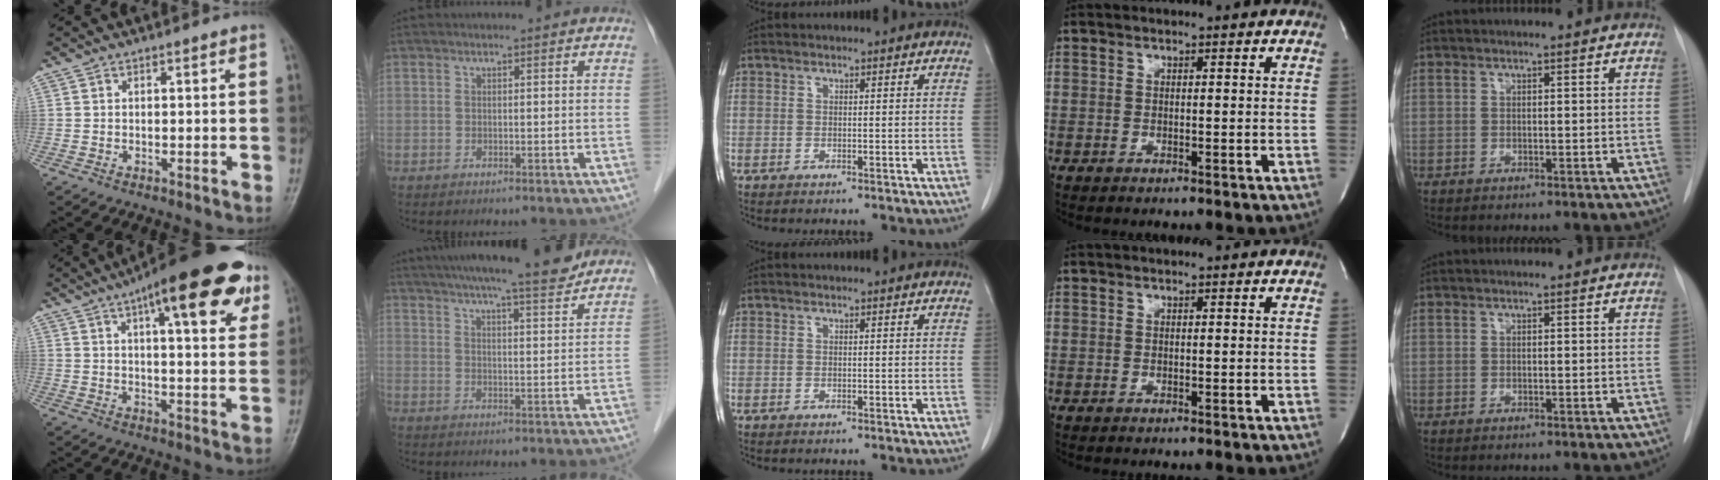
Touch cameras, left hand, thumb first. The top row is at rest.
{"thumb": {"total": 20.3, "force": [10.6, 6.2, 16.2], "torque": [-0.206, -0.012, 0.143]}, "index": {"total": 15.1, "force": [13.4, 0.5, 7.0], "torque": [-0.108, 0.007, 0.186]}}